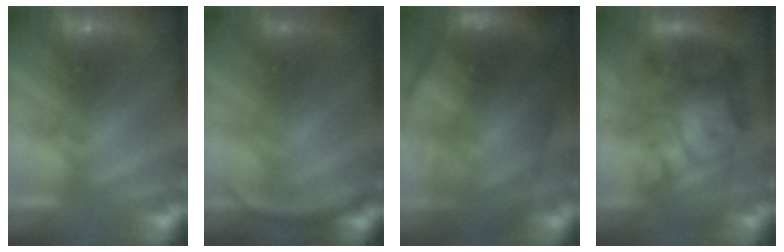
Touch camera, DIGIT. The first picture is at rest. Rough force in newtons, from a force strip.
{"total": 2.9}
{"total": 7.6}
{"total": 7.7}